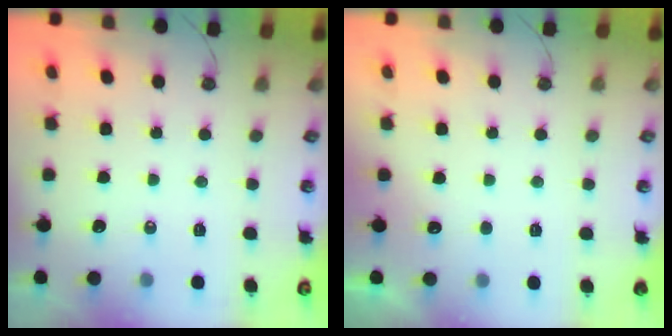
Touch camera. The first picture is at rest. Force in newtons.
{"total": 2.6, "press": 2.4, "slide": 1.0}